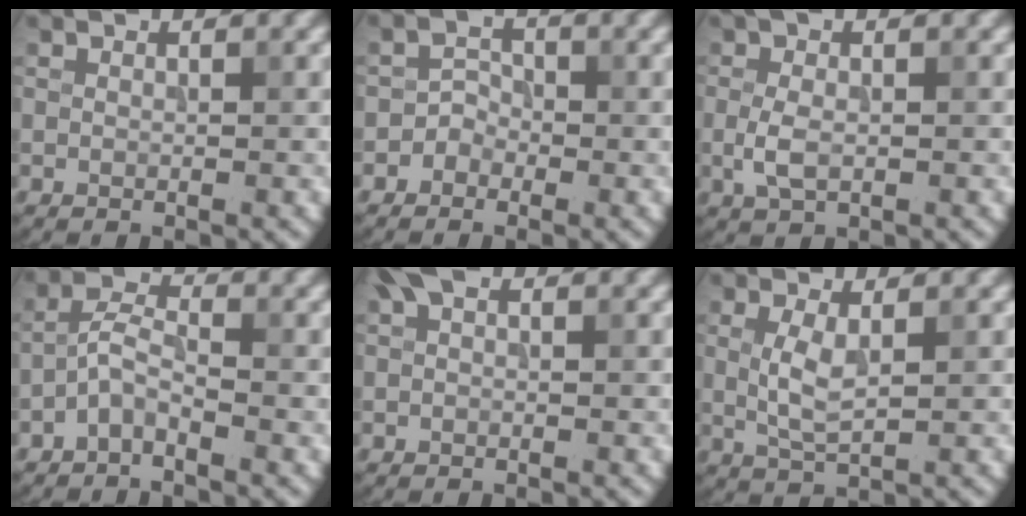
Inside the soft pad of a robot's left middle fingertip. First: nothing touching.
{"total": 1.5, "force": [-0.9, 1.1, 0.3], "torque": [0.003, 0.008, -0.019]}
{"total": 2.8, "force": [-0.2, 1.4, 2.4], "torque": [-0.059, 0.001, -0.004]}
{"total": 2.4, "force": [-1.6, 0.8, 1.6], "torque": [-0.035, 0.010, -0.041]}
{"total": 1.2, "force": [0.4, 0.7, 1.0], "torque": [-0.016, 0.004, 0.004]}
{"total": 2.6, "force": [0.4, 0.9, 2.5], "torque": [-0.060, -0.003, 0.011]}